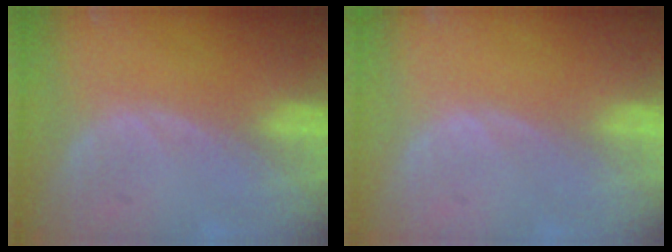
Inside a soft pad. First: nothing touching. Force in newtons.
{"total": 0.0}